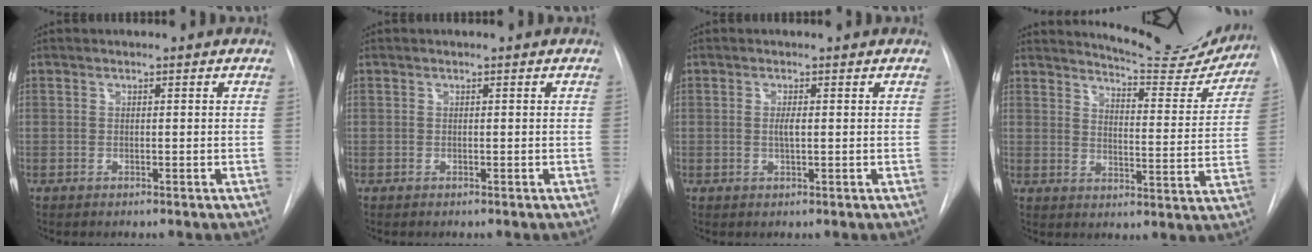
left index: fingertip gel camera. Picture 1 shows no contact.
{"total": 0.0}
{"total": 1.3, "force": [0.2, 0.1, 1.3], "torque": [-0.028, 0.001, 0.004]}
{"total": 14.3, "force": [13.9, 1.7, 2.9], "torque": [-0.036, -0.054, 0.166]}